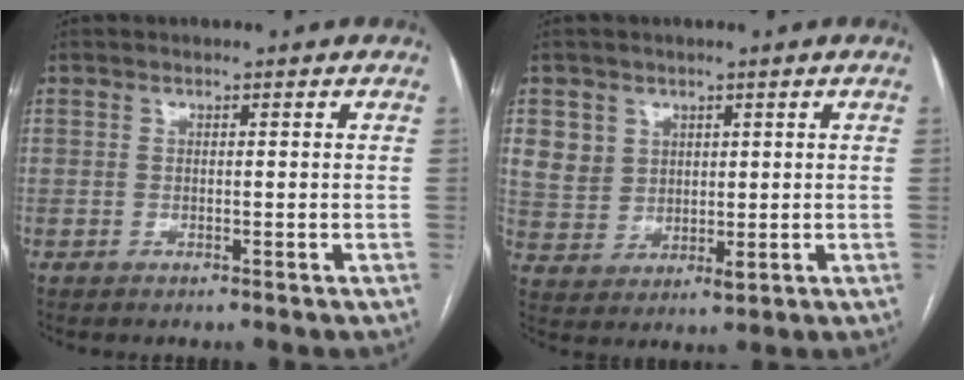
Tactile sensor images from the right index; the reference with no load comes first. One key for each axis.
{"total": 7.0, "fx": 3.1, "fy": 6.0, "fz": 1.5, "tx": -0.032, "ty": 0.008, "tz": 0.073}